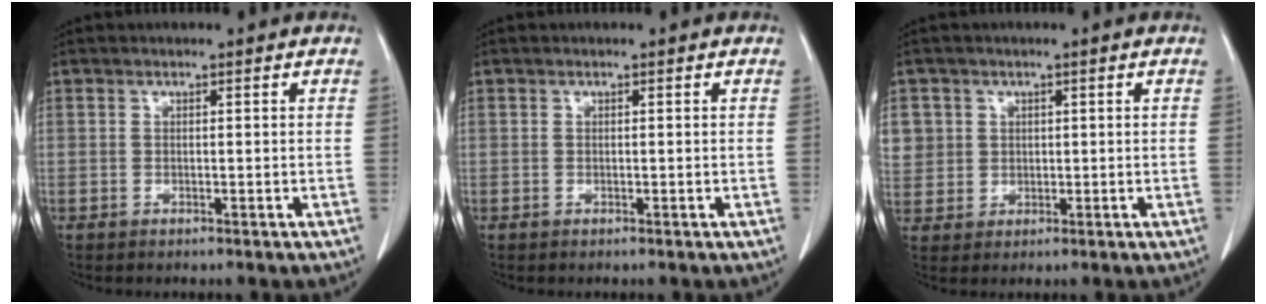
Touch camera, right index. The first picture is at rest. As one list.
[{"total": 0.0}, {"total": 6.8, "force": [2.2, 6.4, 0.9], "torque": [-0.030, 0.013, 0.058]}]